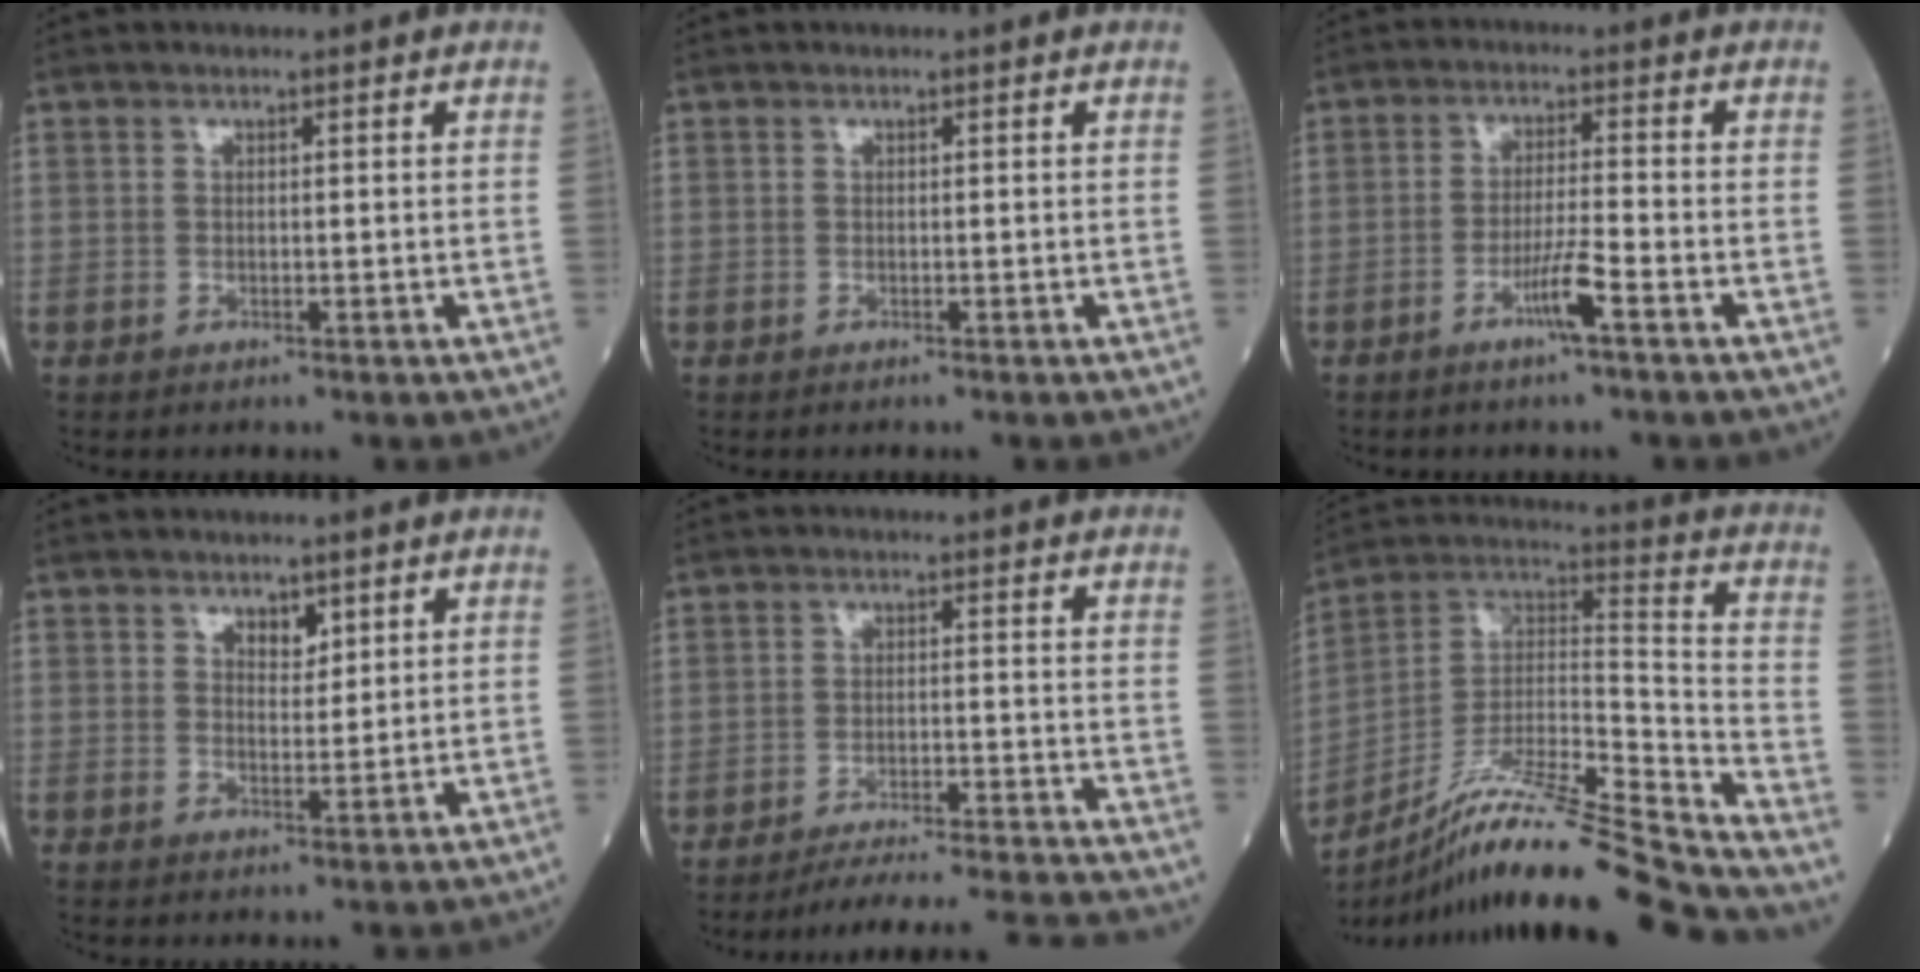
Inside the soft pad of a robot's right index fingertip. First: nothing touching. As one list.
[{"total": 0.8, "force": [-0.7, 0.0, 0.4], "torque": [0.000, 0.001, -0.010]}, {"total": 4.5, "force": [-2.5, -0.4, 3.8], "torque": [-0.077, -0.006, -0.047]}, {"total": 2.5, "force": [1.6, 1.2, 1.4], "torque": [-0.019, -0.003, 0.030]}, {"total": 14.0, "force": [-13.5, -1.6, 3.3], "torque": [-0.038, -0.009, -0.194]}, {"total": 23.0, "force": [-20.0, -1.0, 11.3], "torque": [-0.203, 0.000, -0.345]}]